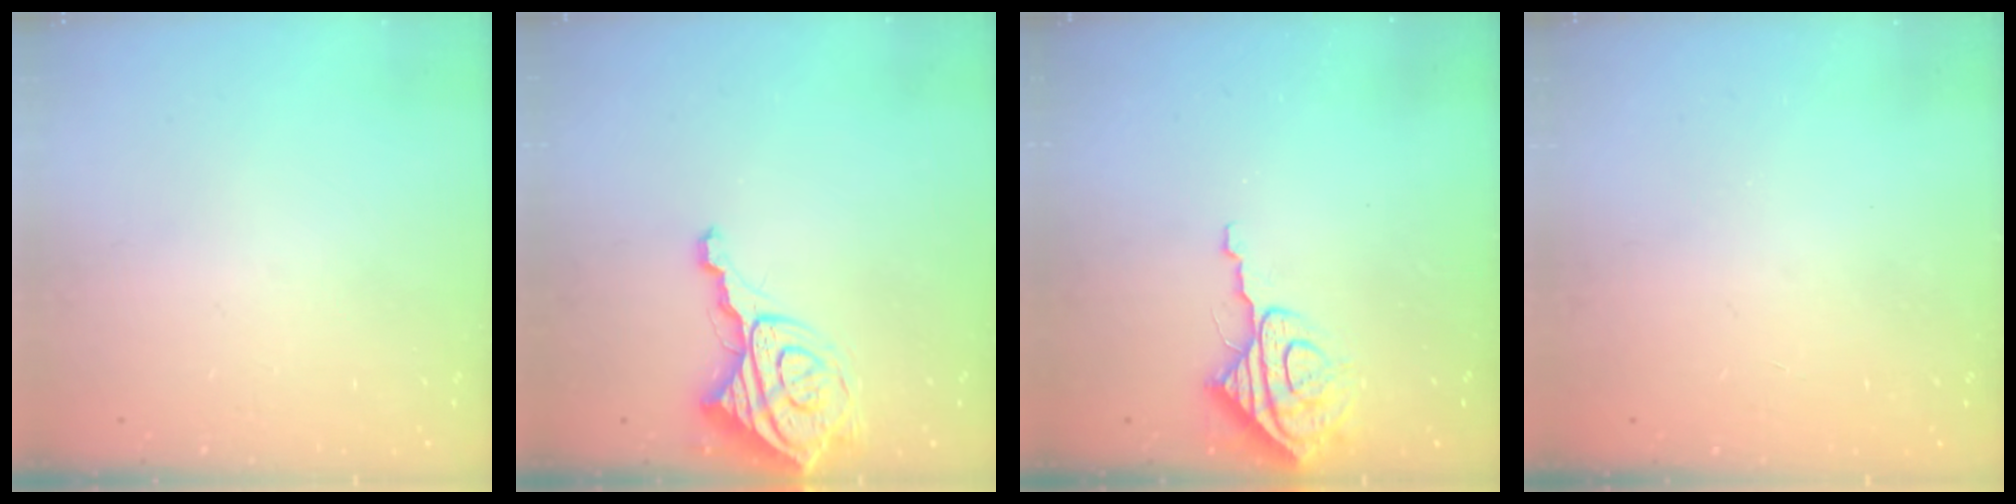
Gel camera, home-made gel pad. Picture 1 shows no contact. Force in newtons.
{"total": 14.1, "press": 14.0, "slide": 1.1}
{"total": 8.4, "press": 8.4, "slide": 0.7}
{"total": 0.0}